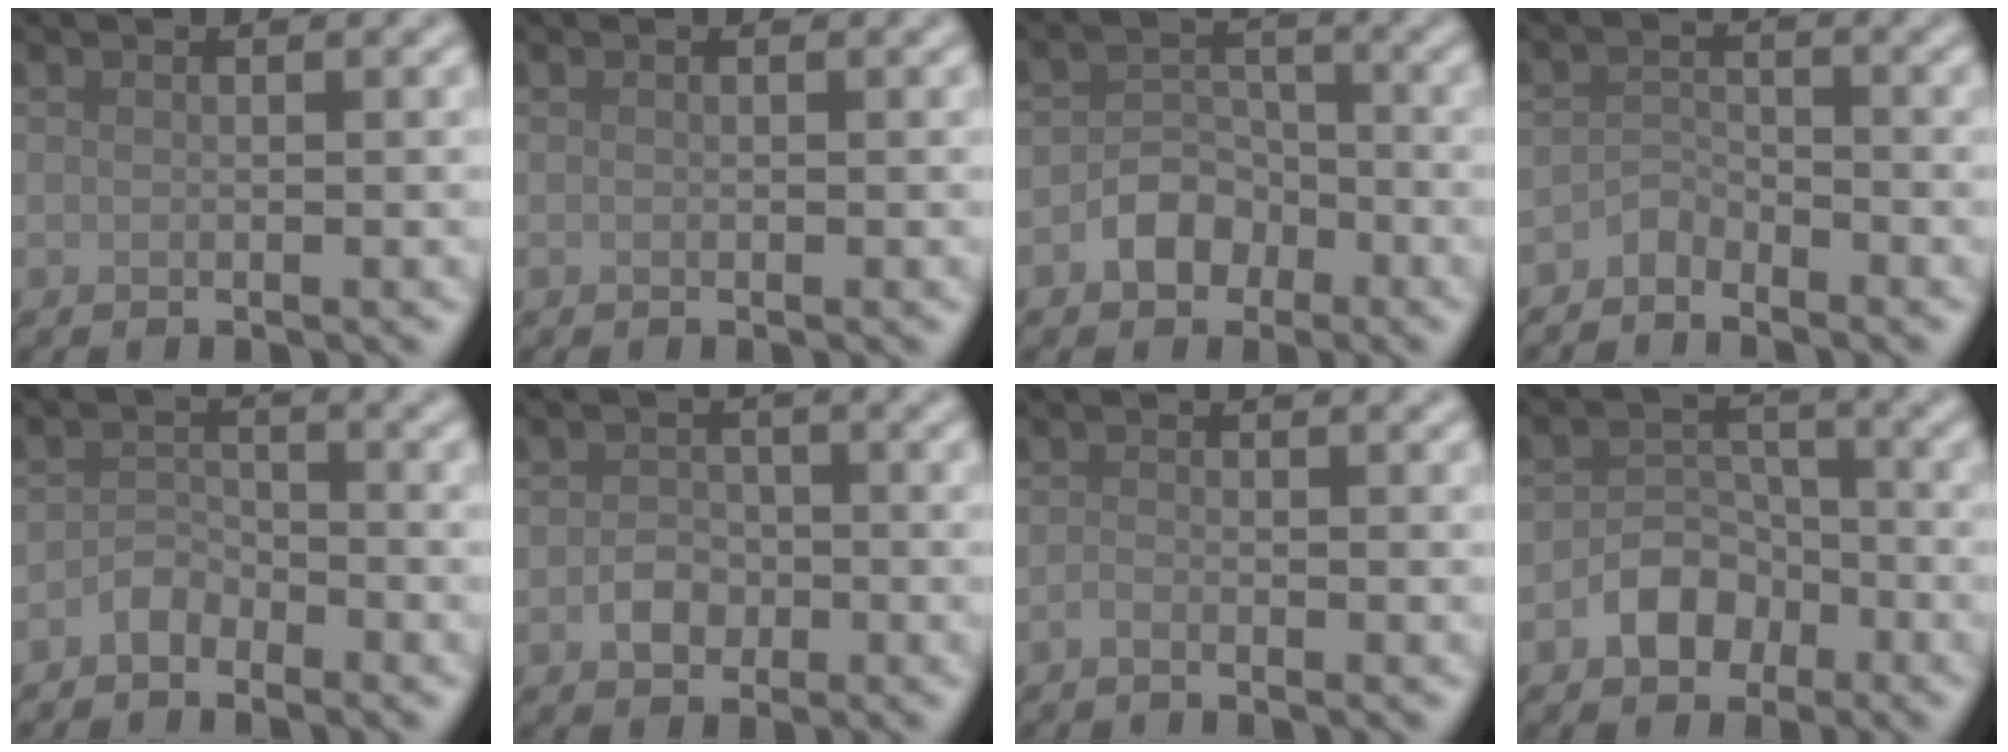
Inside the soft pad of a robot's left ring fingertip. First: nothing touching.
{"total": 0.0}
{"total": 3.1, "force": [-1.6, 2.4, 1.2], "torque": [-0.008, 0.008, -0.031]}
{"total": 1.7, "force": [-1.5, 0.6, 0.1], "torque": [-0.001, 0.010, -0.032]}
{"total": 1.7, "force": [-1.4, 0.9, 0.3], "torque": [-0.004, 0.010, -0.028]}
{"total": 2.0, "force": [-0.7, 1.6, 0.9], "torque": [-0.012, 0.001, -0.017]}
{"total": 0.7, "force": [-0.5, 0.1, 0.4], "torque": [-0.009, 0.000, -0.012]}
{"total": 3.5, "force": [-1.9, 2.7, 1.4], "torque": [-0.014, 0.006, -0.035]}